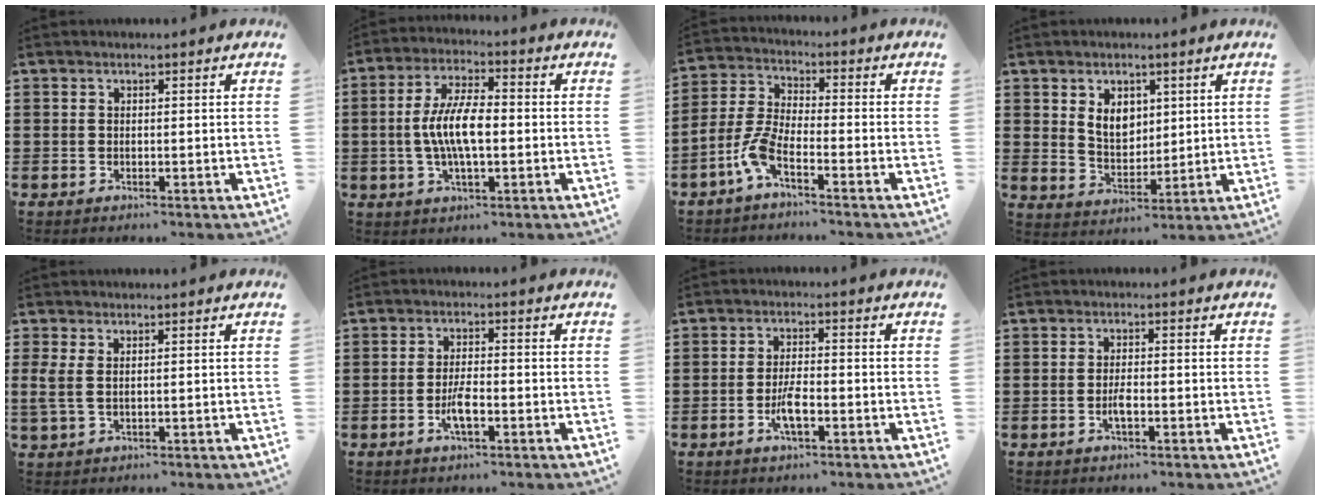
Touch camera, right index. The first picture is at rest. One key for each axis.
{"total": 8.4, "fx": -0.7, "fy": 3.0, "fz": 7.8, "tx": -0.172, "ty": -0.004, "tz": -0.022}
{"total": 5.6, "fx": -3.9, "fy": 1.1, "fz": 3.8, "tx": -0.117, "ty": -0.020, "tz": -0.083}
{"total": 5.3, "fx": 1.8, "fy": 4.0, "fz": 3.0, "tx": -0.066, "ty": 0.009, "tz": 0.031}
{"total": 2.3, "fx": 0.7, "fy": 0.9, "fz": 2.0, "tx": -0.060, "ty": -0.002, "tz": 0.008}
{"total": 4.1, "fx": -1.7, "fy": 1.2, "fz": 3.5, "tx": -0.072, "ty": 0.000, "tz": -0.034}
{"total": 4.4, "fx": -1.9, "fy": 1.3, "fz": 3.7, "tx": -0.075, "ty": 0.001, "tz": -0.037}
{"total": 2.3, "fx": -0.9, "fy": 0.7, "fz": 2.0, "tx": -0.037, "ty": 0.002, "tz": -0.016}